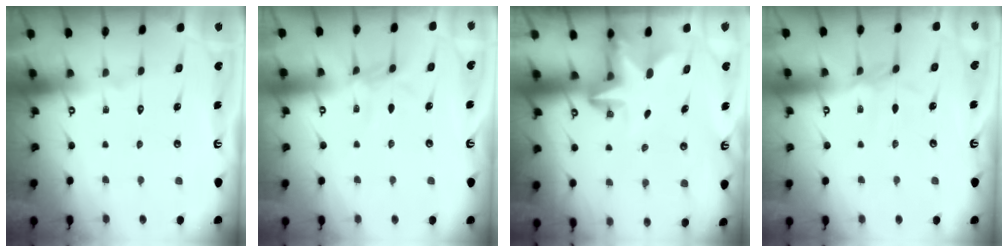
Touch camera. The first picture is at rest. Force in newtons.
{"total": 5.0, "press": 5.0, "slide": 0.4}
{"total": 2.6, "press": 2.5, "slide": 0.5}
{"total": 3.0, "press": 3.0, "slide": 0.5}